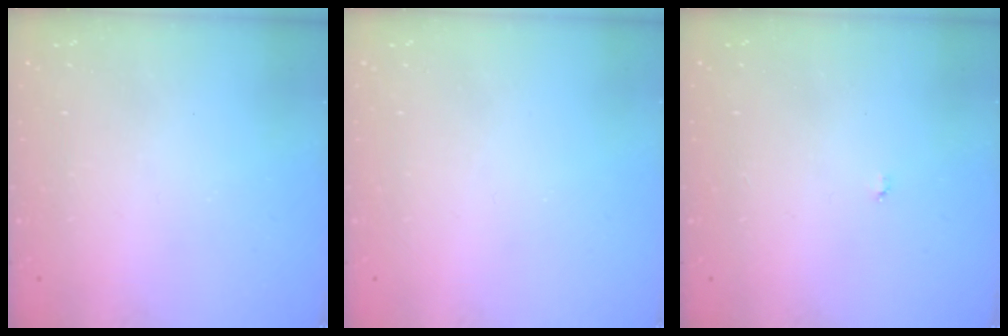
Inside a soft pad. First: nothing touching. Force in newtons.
{"total": 0.0}
{"total": 2.9, "press": 2.9, "slide": 0.3}